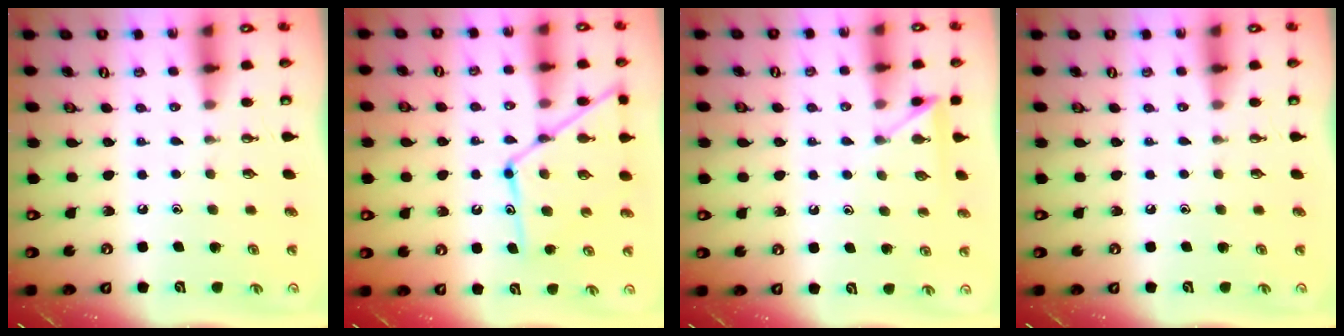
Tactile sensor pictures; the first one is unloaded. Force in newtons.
{"total": 13.7, "press": 13.7, "slide": 1.0}
{"total": 5.2, "press": 5.2, "slide": 0.6}
{"total": 0.0}